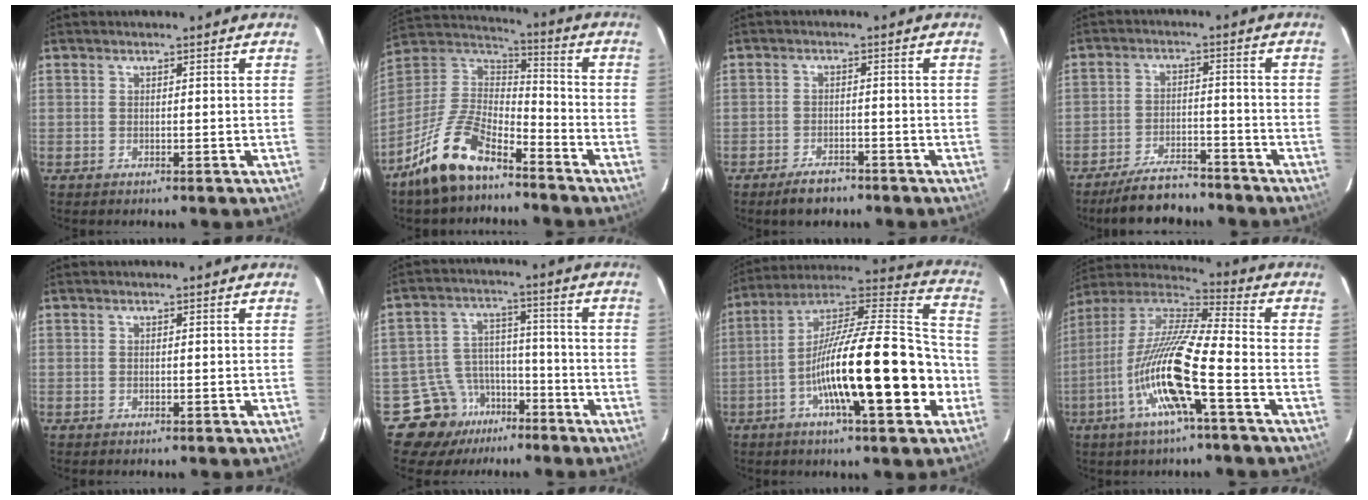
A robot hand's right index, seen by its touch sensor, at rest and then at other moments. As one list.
[{"total": 13.7, "force": [-9.7, 4.9, 8.3], "torque": [-0.179, 0.012, -0.188]}, {"total": 3.9, "force": [-3.0, 1.8, 1.8], "torque": [-0.035, 0.000, -0.045]}, {"total": 7.9, "force": [-7.1, 2.4, 2.6], "torque": [-0.048, -0.005, -0.122]}, {"total": 0.0}, {"total": 10.0, "force": [-6.0, 7.9, 1.1], "torque": [-0.018, 0.051, -0.086]}, {"total": 23.2, "force": [-6.4, 3.4, 22.0], "torque": [-0.342, 0.011, -0.103]}, {"total": 16.8, "force": [-5.7, 1.2, 15.8], "torque": [-0.324, -0.005, -0.112]}]